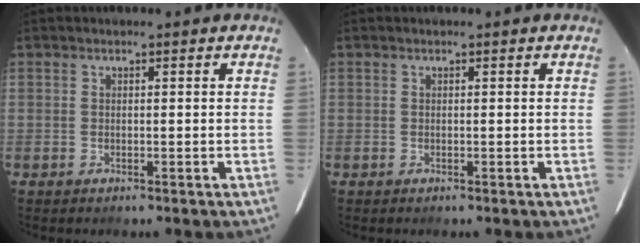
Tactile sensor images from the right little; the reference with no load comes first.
{"total": 0.0}